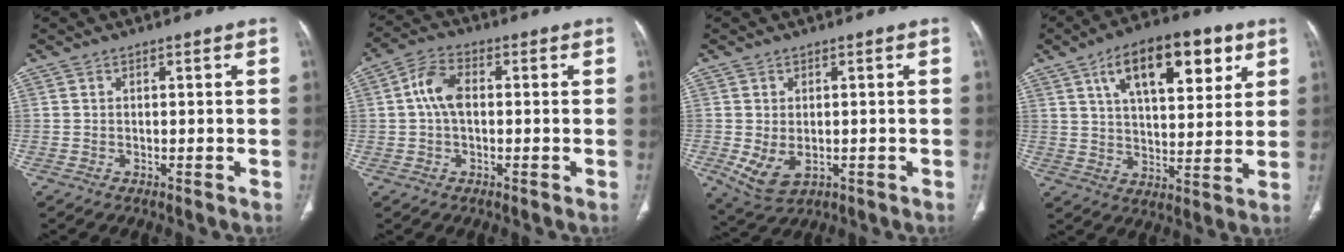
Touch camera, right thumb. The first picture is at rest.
{"total": 6.4, "force": [0.5, 3.7, 5.2], "torque": [-0.103, 0.017, 0.003]}
{"total": 6.2, "force": [-1.1, 4.0, 4.6], "torque": [-0.088, -0.008, -0.003]}
{"total": 17.9, "force": [8.2, 8.1, 13.6], "torque": [-0.168, -0.022, 0.131]}